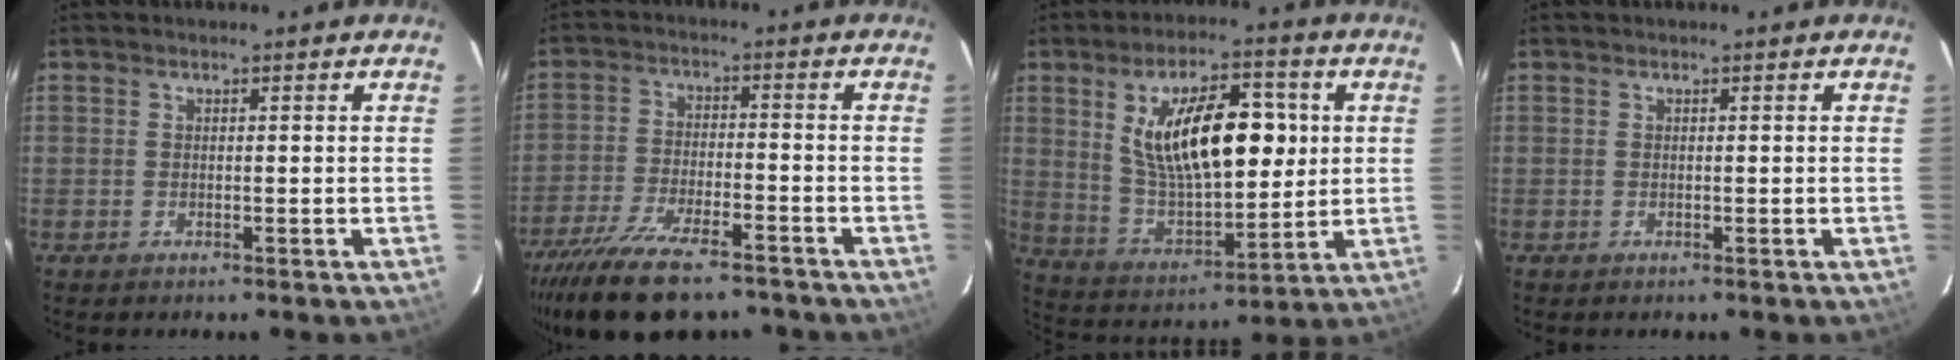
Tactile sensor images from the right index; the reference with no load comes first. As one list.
[{"total": 17.3, "force": [-13.6, 5.3, 9.3], "torque": [-0.194, -0.035, -0.224]}, {"total": 18.7, "force": [4.5, 8.2, 16.2], "torque": [-0.274, 0.009, 0.093]}, {"total": 0.0}]